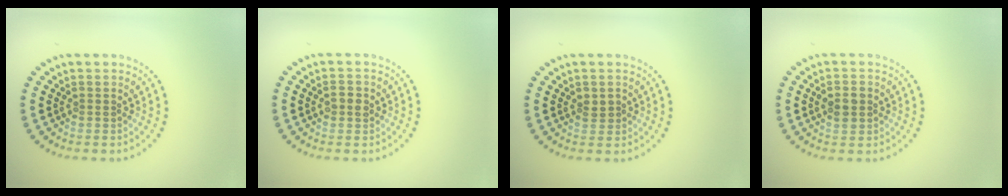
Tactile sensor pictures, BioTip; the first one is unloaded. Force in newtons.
{"total": 1.5, "press": 1.5, "slide": 0.4}
{"total": 1.1, "press": 1.1, "slide": 0.2}
{"total": 2.5, "press": 2.5, "slide": 0.2}